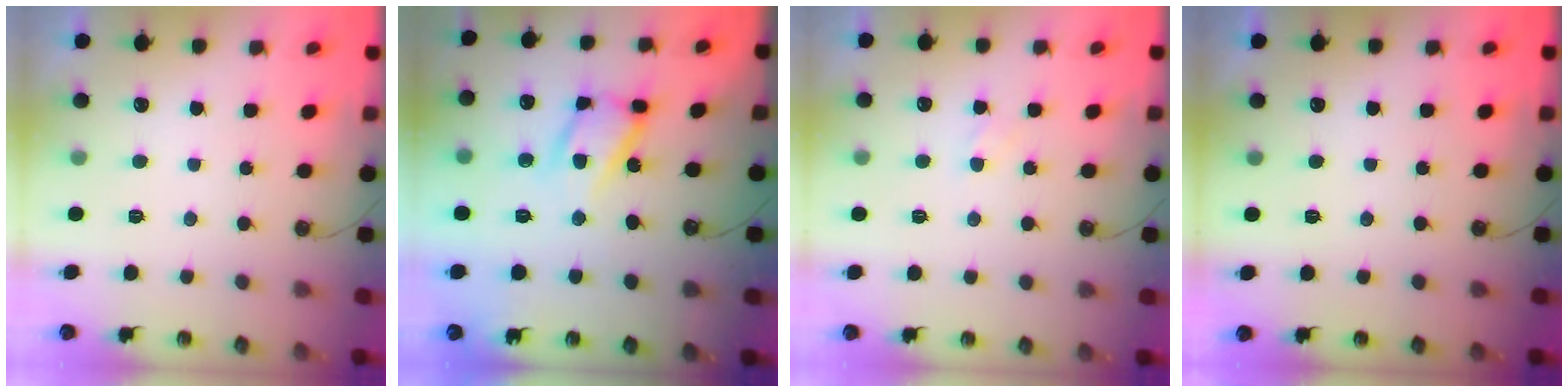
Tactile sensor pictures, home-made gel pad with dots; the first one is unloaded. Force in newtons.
{"total": 15.2, "press": 15.2, "slide": 1.5}
{"total": 2.9, "press": 2.8, "slide": 0.4}
{"total": 0.0}